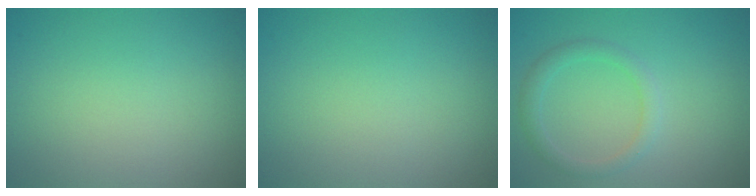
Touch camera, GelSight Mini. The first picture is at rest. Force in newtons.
{"total": 0.0}
{"total": 1.8, "press": 1.8, "slide": 0.1}